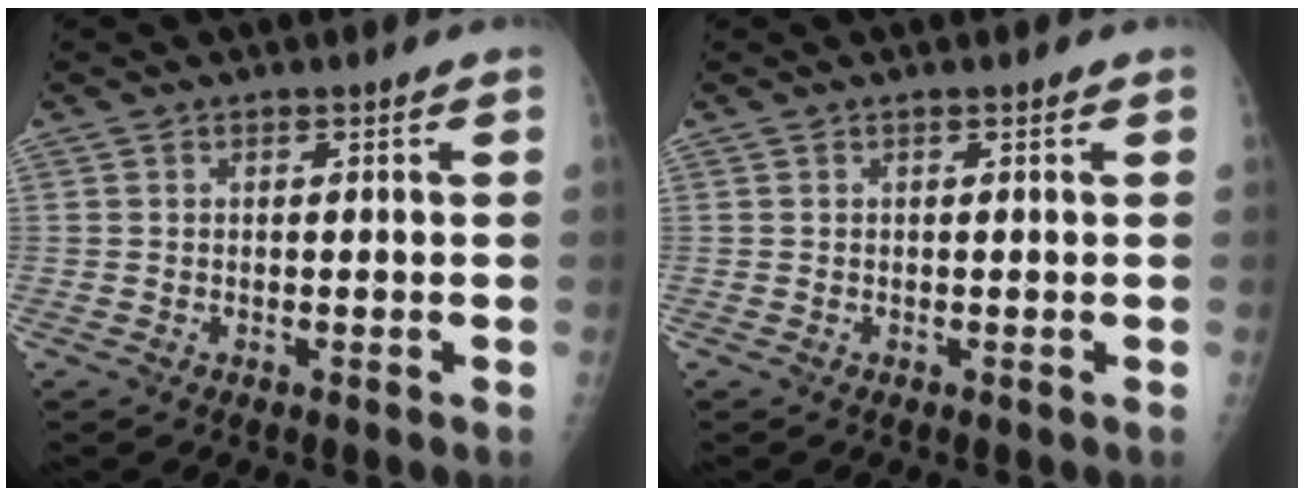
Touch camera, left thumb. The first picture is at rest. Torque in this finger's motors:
{"motor_torque": [-0.16, 0.16, -0.01, 0.01, 0.00]}